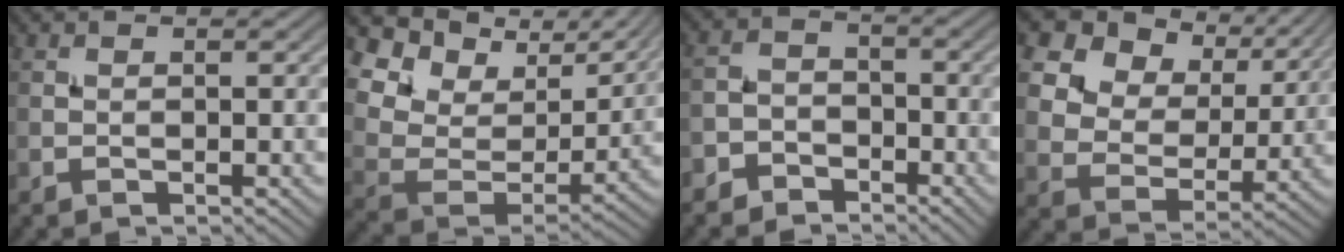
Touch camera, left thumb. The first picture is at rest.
{"total": 13.9, "force": [9.2, 7.6, 7.3], "torque": [-0.198, 0.010, 0.157]}
{"total": 4.0, "force": [-3.0, 2.6, 0.8], "torque": [-0.011, 0.008, -0.064]}
{"total": 13.9, "force": [8.1, 8.9, 6.9], "torque": [-0.173, 0.018, 0.149]}